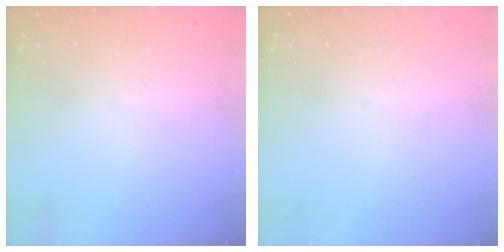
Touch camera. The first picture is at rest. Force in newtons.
{"total": 0.0}